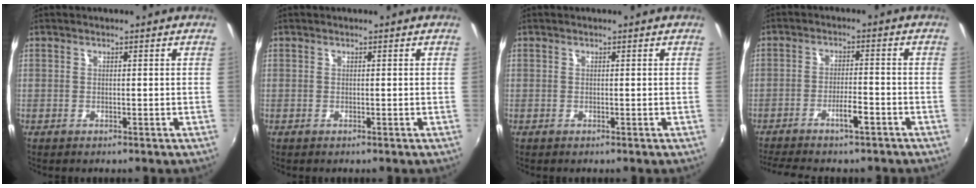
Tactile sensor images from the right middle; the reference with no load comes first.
{"total": 0.0}
{"total": 0.0}
{"total": 6.1, "force": [-4.6, 0.7, 3.8], "torque": [-0.077, 0.003, -0.075]}